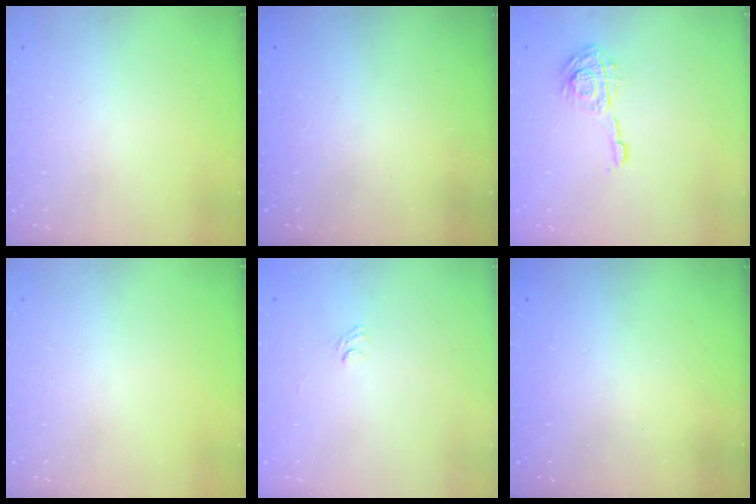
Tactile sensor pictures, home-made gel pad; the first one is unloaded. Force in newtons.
{"total": 2.3, "press": 2.2, "slide": 0.8}
{"total": 8.2, "press": 8.2, "slide": 0.1}
{"total": 0.0}
{"total": 2.4, "press": 2.1, "slide": 1.1}
{"total": 2.5, "press": 2.4, "slide": 0.7}